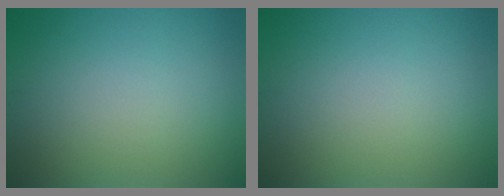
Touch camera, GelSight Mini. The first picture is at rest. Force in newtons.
{"total": 0.0}